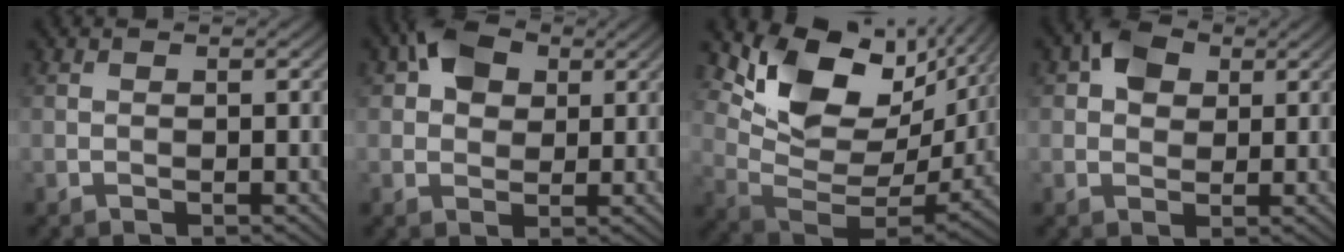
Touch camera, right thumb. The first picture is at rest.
{"total": 5.4, "force": [2.2, 3.9, 3.1], "torque": [-0.059, 0.010, 0.032]}
{"total": 14.0, "force": [6.3, 8.1, 9.6], "torque": [-0.183, -0.004, 0.126]}
{"total": 4.5, "force": [1.7, 3.3, 2.4], "torque": [-0.047, 0.009, 0.025]}